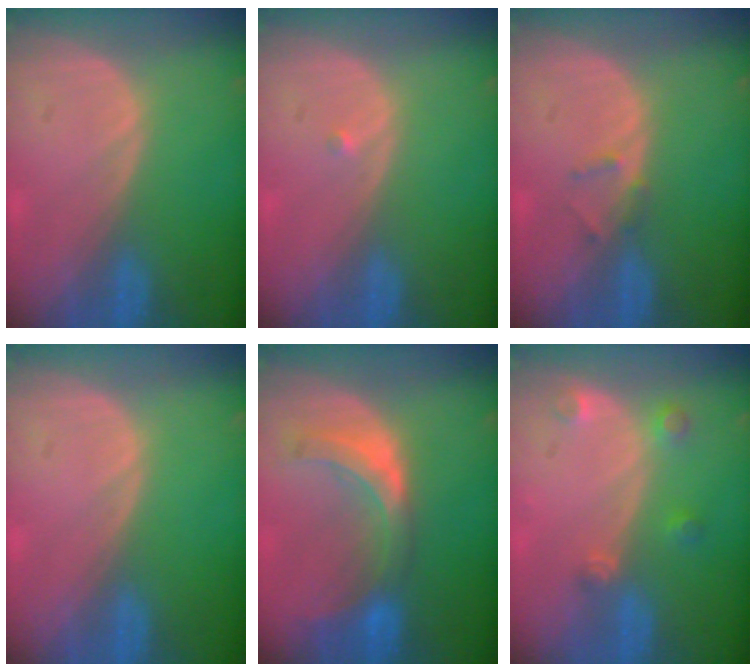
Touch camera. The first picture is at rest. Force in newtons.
{"total": 0.6, "press": 0.5, "slide": 0.4}
{"total": 1.3, "press": 1.1, "slide": 0.8}
{"total": 0.0}
{"total": 7.4, "press": 6.7, "slide": 2.9}
{"total": 2.7, "press": 2.7, "slide": 0.3}